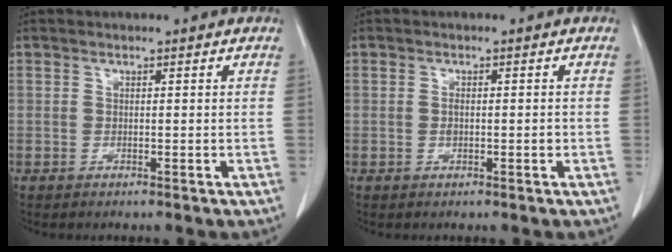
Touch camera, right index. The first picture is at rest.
{"total": 1.5, "force": [-0.2, 0.6, 1.3], "torque": [-0.028, 0.000, -0.002]}